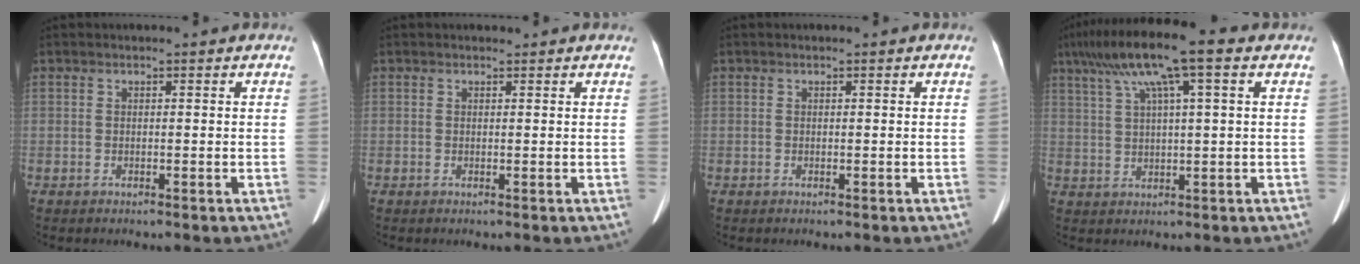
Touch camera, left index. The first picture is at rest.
{"total": 0.6, "force": [0.6, 0.3, 0.1], "torque": [-0.008, 0.002, 0.009]}
{"total": 0.0}
{"total": 11.6, "force": [6.0, 0.9, 9.9], "torque": [-0.184, 0.037, 0.100]}